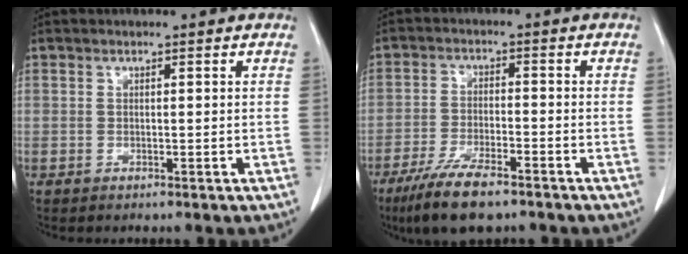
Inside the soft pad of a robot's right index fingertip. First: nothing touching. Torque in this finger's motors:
{"motor_torque": [0.42, -0.37, 0.28, 0.12]}